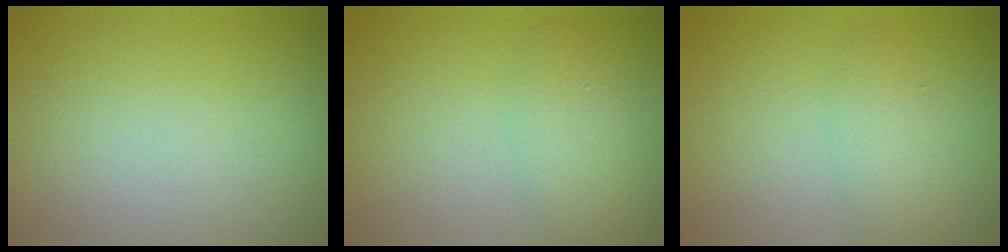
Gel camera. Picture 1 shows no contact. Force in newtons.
{"total": 2.8, "press": 2.8, "slide": 0.0}
{"total": 2.4, "press": 2.4, "slide": 0.1}